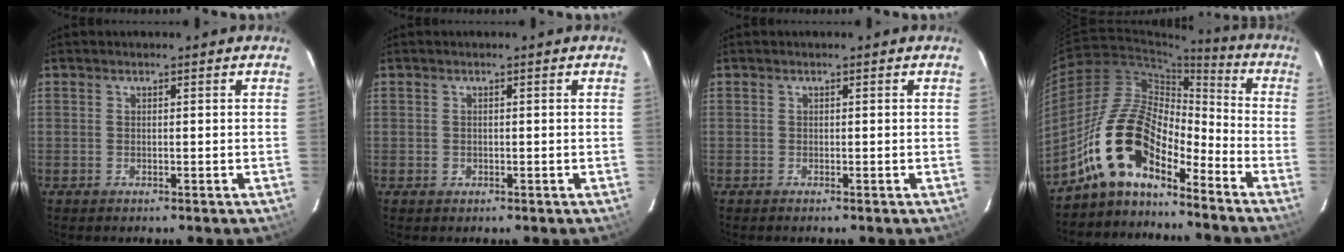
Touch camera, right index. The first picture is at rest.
{"total": 0.7, "force": [-0.2, 0.7, 0.2], "torque": [-0.001, 0.002, -0.002]}
{"total": 0.0}
{"total": 14.3, "force": [-10.3, 5.4, 8.3], "torque": [-0.154, 0.019, -0.210]}